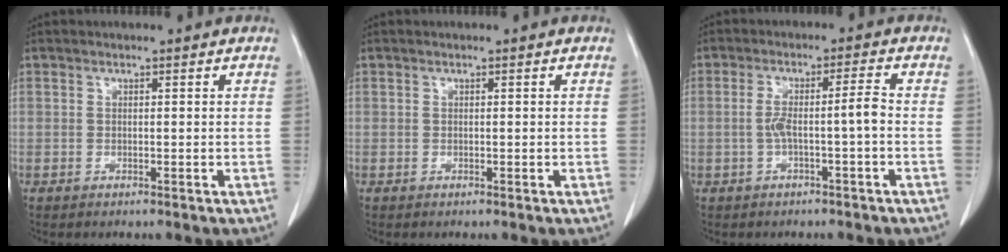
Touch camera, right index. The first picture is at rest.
{"total": 0.0}
{"total": 4.6, "force": [-1.0, -0.2, 4.5], "torque": [-0.088, 0.017, -0.012]}